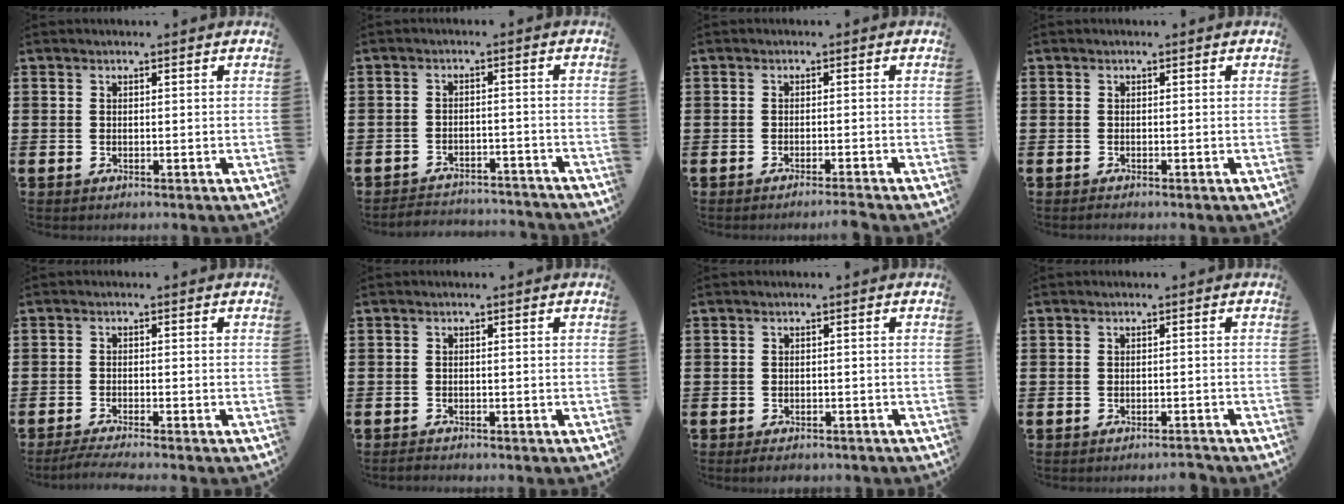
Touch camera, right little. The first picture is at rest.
{"total": 2.7, "force": [-2.7, 0.1, -0.2], "torque": [-0.005, 0.004, -0.060]}
{"total": 1.3, "force": [-1.2, -0.2, 0.4], "torque": [-0.005, 0.001, -0.023]}
{"total": 0.0}
{"total": 1.9, "force": [-1.6, -0.1, 1.1], "torque": [-0.017, 0.001, -0.030]}
{"total": 0.6, "force": [-0.6, 0.1, 0.1], "torque": [-0.004, 0.001, -0.014]}
{"total": 1.1, "force": [-1.0, 0.3, 0.4], "torque": [-0.010, 0.000, -0.021]}
{"total": 1.2, "force": [-1.2, -0.1, 0.2], "torque": [-0.004, 0.002, -0.024]}